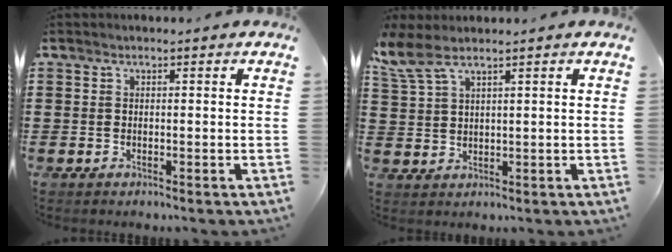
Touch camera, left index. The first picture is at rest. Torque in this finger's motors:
{"motor_torque": [0.85, -0.77, 0.44, 0.19]}